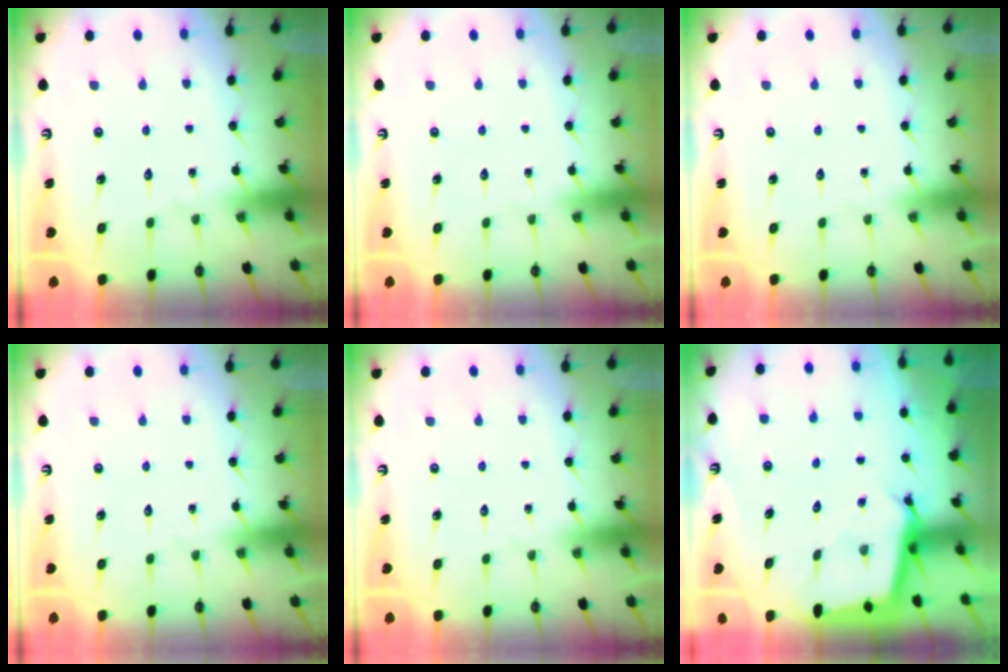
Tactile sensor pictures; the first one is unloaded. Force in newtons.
{"total": 0.0}
{"total": 0.0}
{"total": 0.0}
{"total": 0.0}
{"total": 2.5, "press": 2.5, "slide": 0.1}